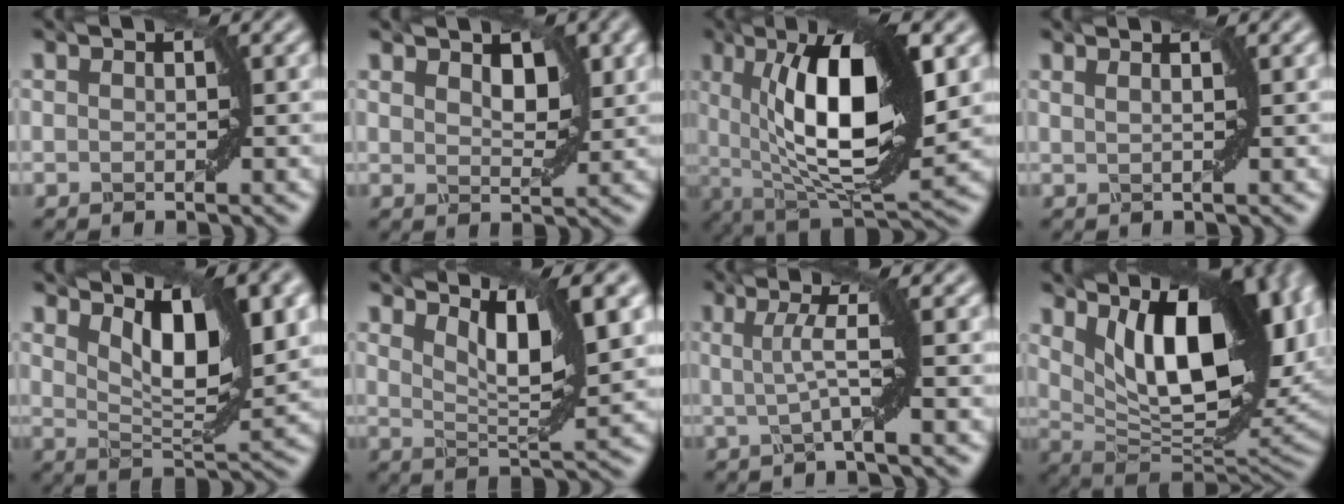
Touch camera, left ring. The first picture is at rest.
{"total": 3.3, "force": [1.6, 1.5, 2.5], "torque": [-0.042, -0.002, 0.032]}
{"total": 12.3, "force": [2.3, 4.1, 11.4], "torque": [-0.178, 0.004, 0.038]}
{"total": 3.1, "force": [1.9, 1.4, 2.0], "torque": [-0.012, 0.016, -0.004]}
{"total": 8.6, "force": [3.5, 3.2, 7.2], "torque": [-0.117, -0.003, 0.060]}
{"total": 7.5, "force": [3.9, 1.7, 6.1], "torque": [-0.098, 0.003, 0.075]}
{"total": 3.5, "force": [0.3, 0.4, 3.5], "torque": [-0.061, 0.003, 0.004]}
{"total": 15.5, "force": [5.6, 6.9, 12.7], "torque": [-0.172, -0.001, 0.097]}